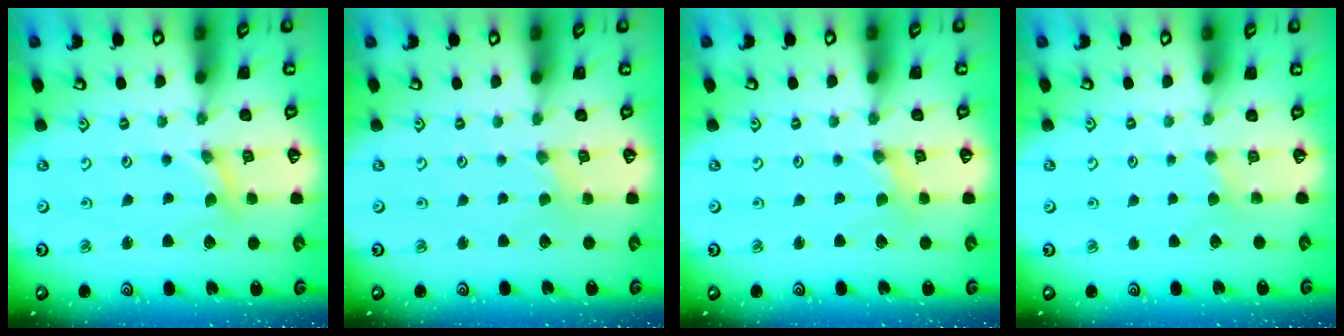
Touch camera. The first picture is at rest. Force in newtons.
{"total": 0.0}
{"total": 0.0}
{"total": 2.0, "press": 2.0, "slide": 0.3}